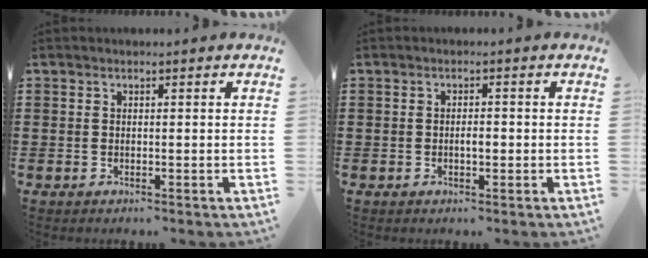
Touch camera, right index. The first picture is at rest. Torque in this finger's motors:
{"motor_torque": [0.37, -0.30, 0.03, 0.04]}